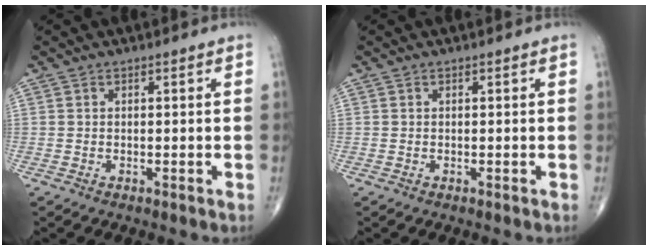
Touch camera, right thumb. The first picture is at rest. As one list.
[{"total": 0.0}]